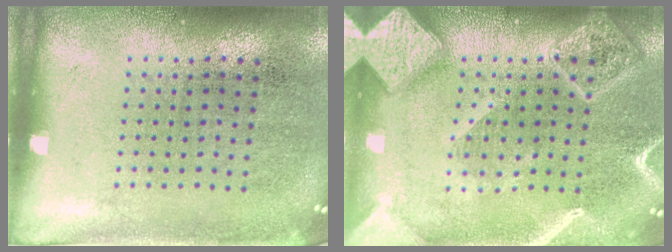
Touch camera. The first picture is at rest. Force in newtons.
{"total": 4.3, "press": 4.3, "slide": 0.5}